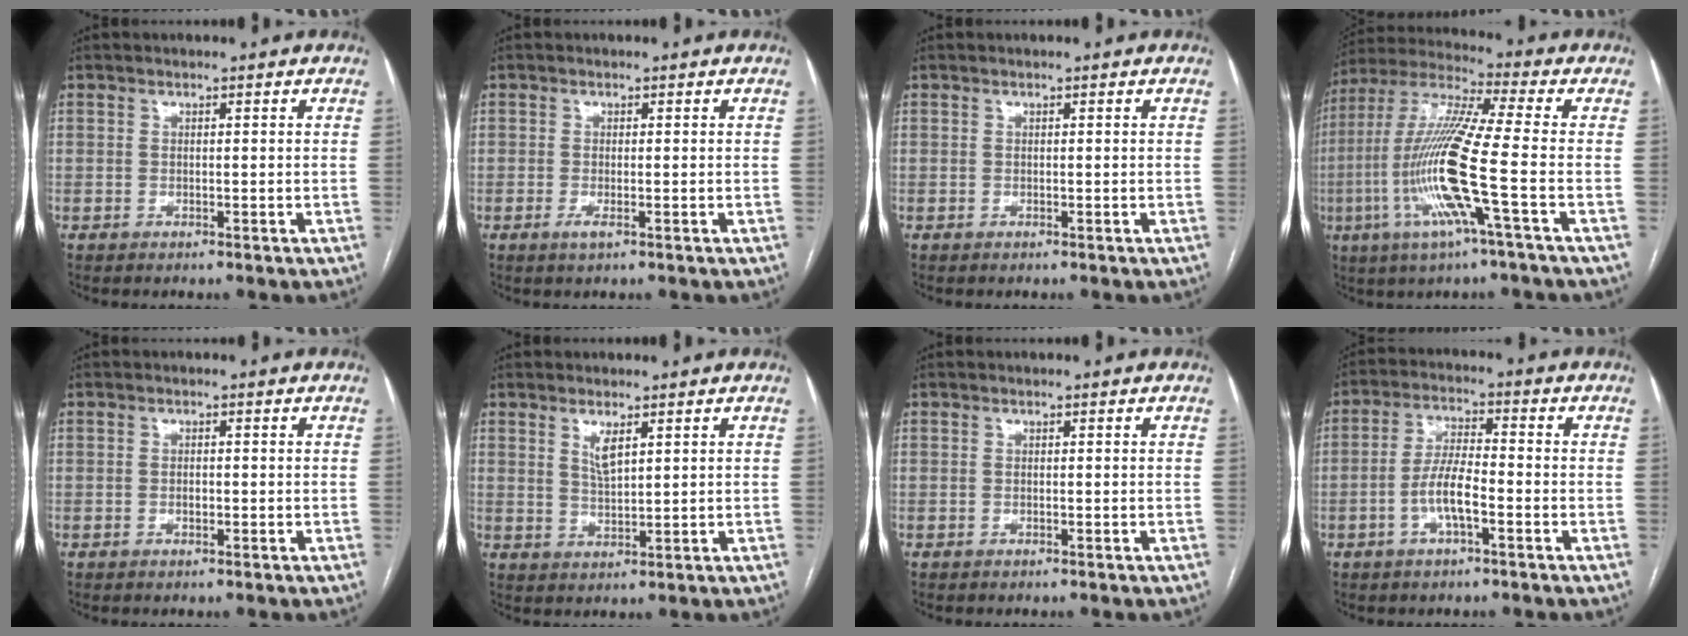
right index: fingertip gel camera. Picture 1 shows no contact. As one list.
[{"total": 1.6, "force": [-0.7, 0.2, 1.5], "torque": [-0.026, -0.003, -0.011]}, {"total": 0.0}, {"total": 15.5, "force": [-4.0, -0.6, 14.9], "torque": [-0.312, -0.008, -0.090]}, {"total": 0.9, "force": [-0.3, 0.4, 0.8], "torque": [-0.014, 0.001, -0.005]}, {"total": 3.2, "force": [1.7, 0.7, 2.6], "torque": [-0.055, -0.005, 0.037]}, {"total": 0.0}, {"total": 6.3, "force": [-2.2, 1.5, 5.8], "torque": [-0.118, 0.007, -0.045]}]